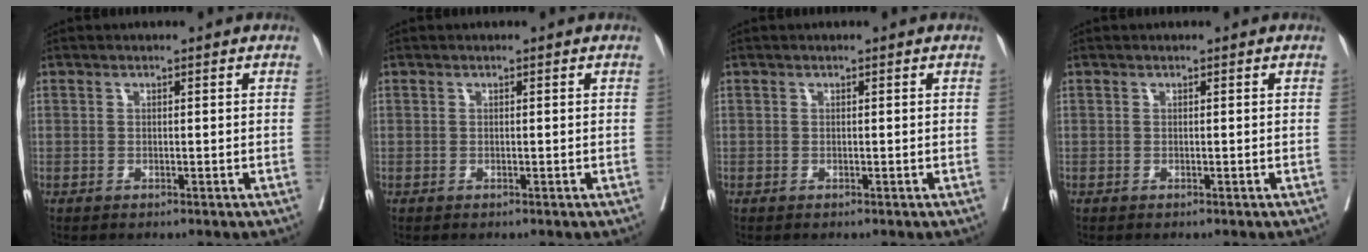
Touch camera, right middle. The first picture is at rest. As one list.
[{"total": 0.0}, {"total": 0.0}, {"total": 0.0}]